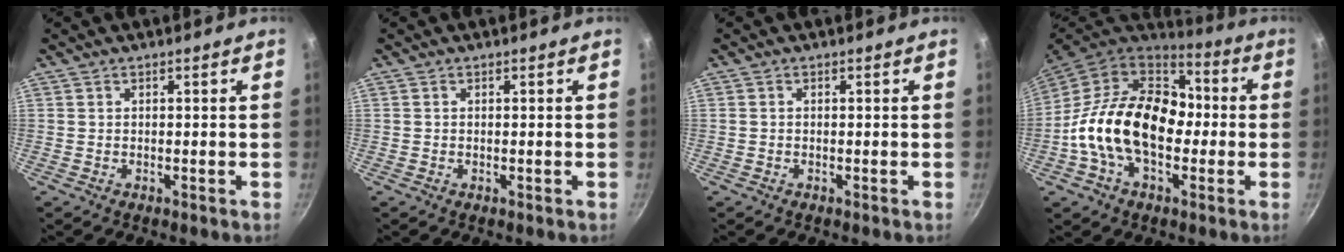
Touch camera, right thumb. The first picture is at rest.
{"total": 0.0}
{"total": 0.0}
{"total": 22.3, "force": [-1.7, 14.9, 16.5], "torque": [-0.249, 0.040, -0.043]}